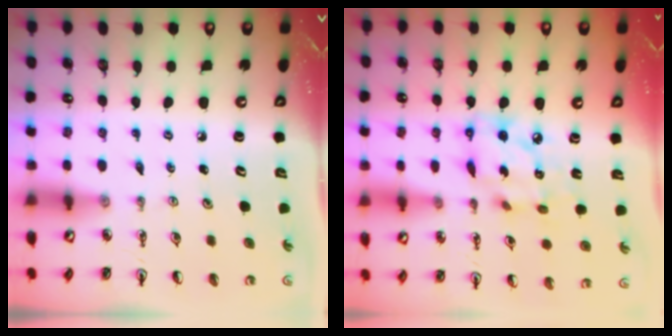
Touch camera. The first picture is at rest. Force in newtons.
{"total": 12.8, "press": 12.8, "slide": 0.9}